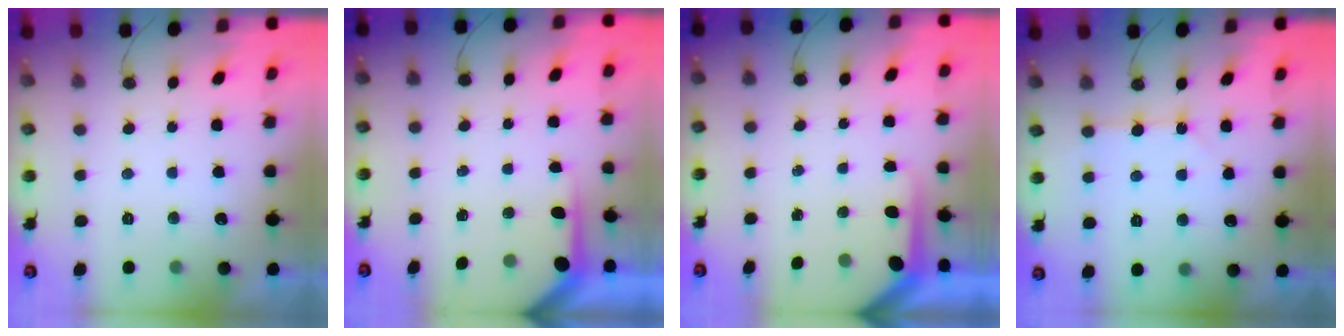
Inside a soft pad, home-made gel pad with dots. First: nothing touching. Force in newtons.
{"total": 3.6, "press": 3.6, "slide": 0.4}
{"total": 5.7, "press": 5.7, "slide": 0.6}
{"total": 1.5, "press": 1.5, "slide": 0.3}